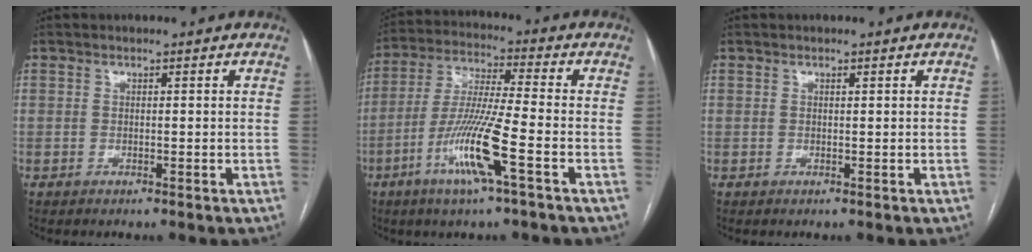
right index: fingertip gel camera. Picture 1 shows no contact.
{"total": 12.0, "force": [-5.1, -0.3, 10.9], "torque": [-0.220, -0.013, -0.100]}
{"total": 0.0}